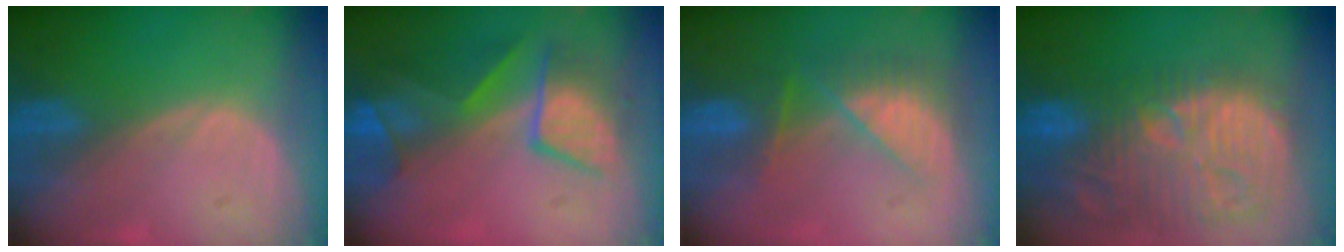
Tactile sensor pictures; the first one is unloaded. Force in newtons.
{"total": 8.6, "press": 8.2, "slide": 2.6}
{"total": 8.1, "press": 7.0, "slide": 4.1}
{"total": 15.5, "press": 13.5, "slide": 7.6}